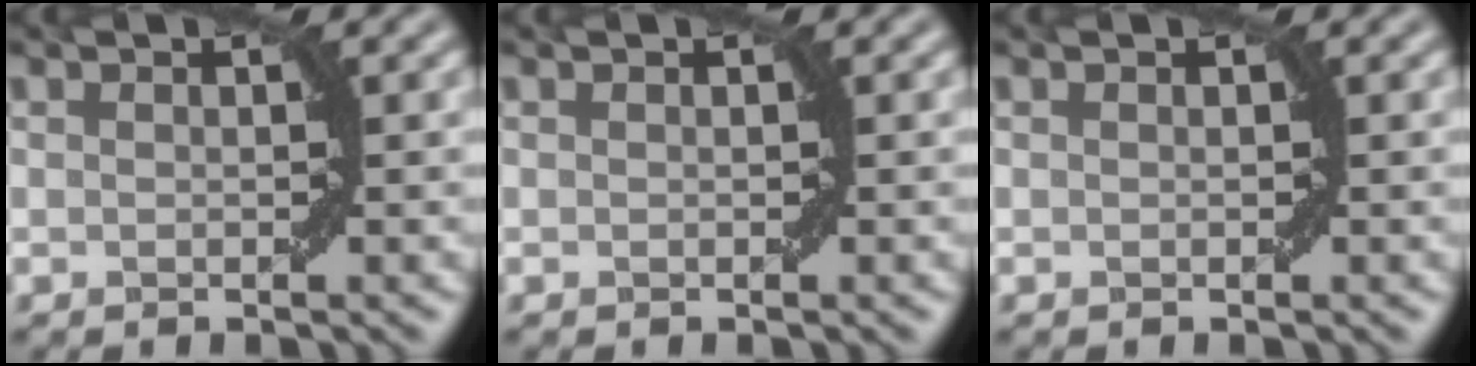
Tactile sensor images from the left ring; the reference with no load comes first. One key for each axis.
{"total": 0.0}
{"total": 0.0}